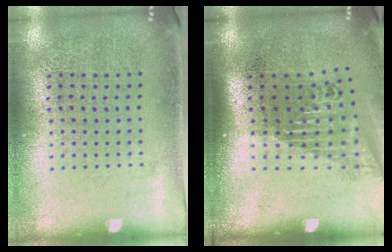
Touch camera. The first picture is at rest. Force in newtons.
{"total": 1.7, "press": 1.3, "slide": 1.2}